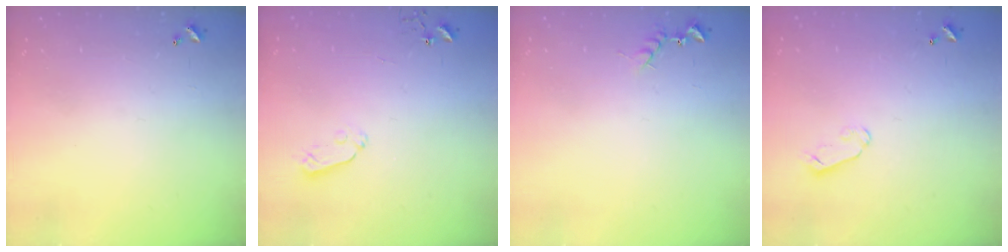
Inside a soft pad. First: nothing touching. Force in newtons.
{"total": 3.8, "press": 3.8, "slide": 0.6}
{"total": 6.0, "press": 6.0, "slide": 0.6}
{"total": 4.1, "press": 4.0, "slide": 0.4}